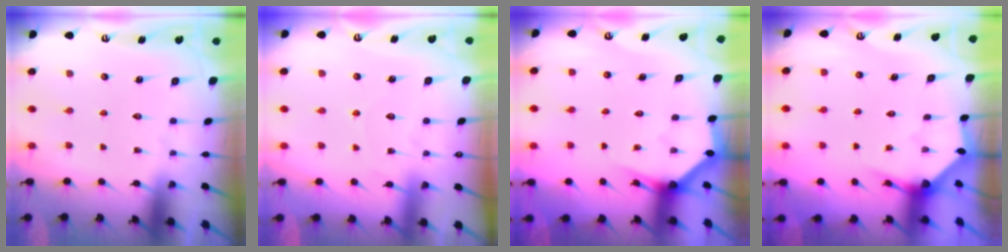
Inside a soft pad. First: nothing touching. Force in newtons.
{"total": 3.6, "press": 3.6, "slide": 0.4}
{"total": 3.1, "press": 3.1, "slide": 0.1}
{"total": 3.3, "press": 3.3, "slide": 0.3}